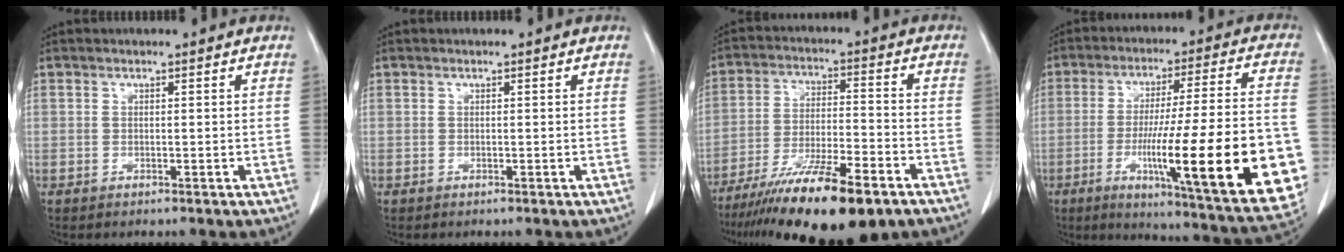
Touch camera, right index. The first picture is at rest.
{"total": 0.0}
{"total": 17.6, "force": [-12.6, 2.8, 12.0], "torque": [-0.186, -0.029, -0.209]}
{"total": 27.2, "force": [-7.4, 2.2, 26.1], "torque": [-0.325, -0.022, -0.107]}